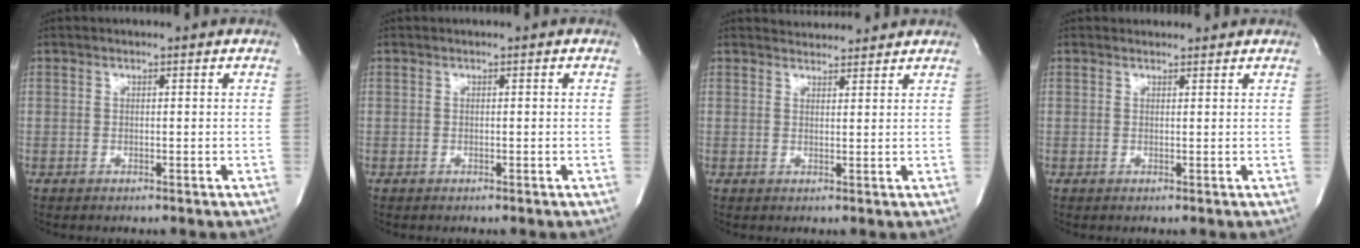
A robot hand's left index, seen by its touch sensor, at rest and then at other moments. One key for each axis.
{"total": 0.0}
{"total": 4.1, "fx": 4.0, "fy": 0.7, "fz": 0.1, "tx": -0.009, "ty": 0.013, "tz": 0.055}
{"total": 2.0, "fx": 1.9, "fy": 0.6, "fz": -0.1, "tx": -0.009, "ty": 0.007, "tz": 0.022}